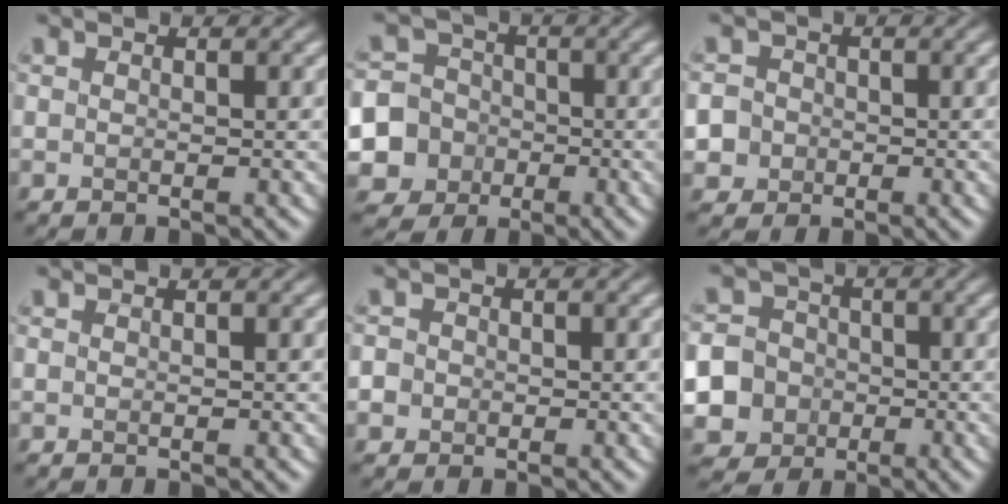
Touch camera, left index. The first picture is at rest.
{"total": 8.4, "force": [-2.8, 7.8, 1.6], "torque": [-0.042, -0.009, -0.071]}
{"total": 5.6, "force": [-1.7, 5.2, 1.4], "torque": [-0.026, 0.011, -0.056]}
{"total": 0.0}
{"total": 2.7, "force": [-0.4, 2.5, 0.8], "torque": [0.002, 0.018, -0.031]}
{"total": 12.2, "force": [-4.1, 11.2, 2.5], "torque": [-0.088, -0.026, -0.094]}